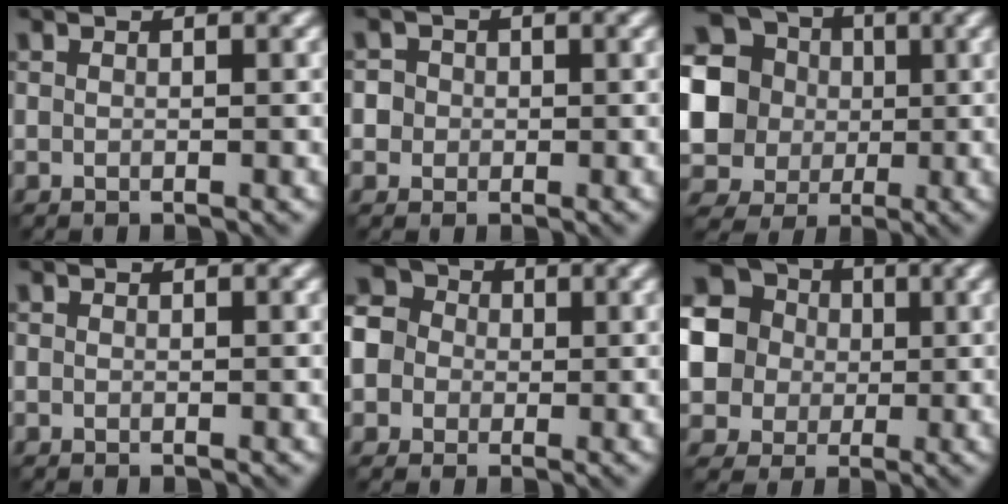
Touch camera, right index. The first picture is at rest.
{"total": 3.4, "force": [0.5, 3.2, 1.1], "torque": [0.001, 0.024, -0.010]}
{"total": 15.5, "force": [1.9, 14.2, 5.8], "torque": [-0.176, 0.028, 0.001]}
{"total": 0.0}
{"total": 7.8, "force": [-0.4, 7.2, 3.1], "torque": [-0.076, 0.030, -0.042]}
{"total": 14.8, "force": [3.1, 13.6, 5.2], "torque": [-0.150, 0.021, 0.032]}